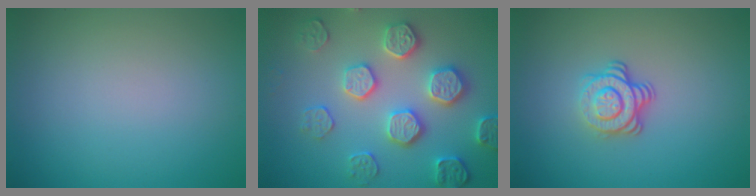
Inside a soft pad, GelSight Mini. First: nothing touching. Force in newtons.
{"total": 4.9, "press": 4.7, "slide": 1.3}
{"total": 3.6, "press": 2.5, "slide": 2.5}